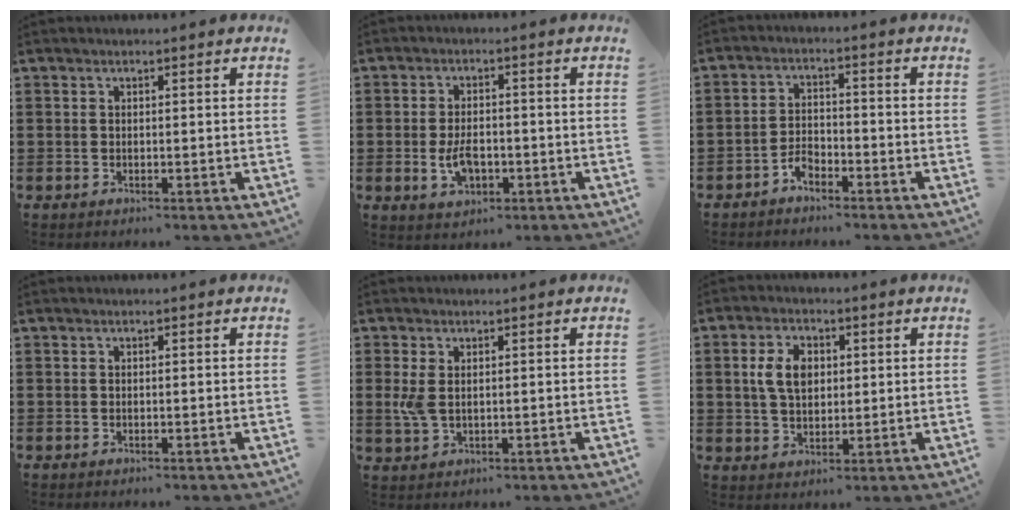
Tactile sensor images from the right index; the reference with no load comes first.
{"total": 4.7, "force": [-1.3, 2.8, 3.5], "torque": [-0.077, 0.002, -0.025]}
{"total": 2.9, "force": [-2.5, 1.3, 0.9], "torque": [-0.022, 0.008, -0.051]}
{"total": 0.0}
{"total": 3.6, "force": [0.5, 2.0, 2.9], "torque": [-0.082, -0.002, 0.002]}
{"total": 5.8, "force": [1.1, 3.8, 4.3], "torque": [-0.101, 0.012, 0.014]}